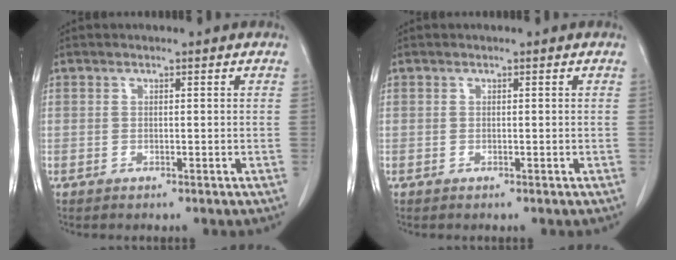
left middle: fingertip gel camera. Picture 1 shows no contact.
{"total": 0.0}